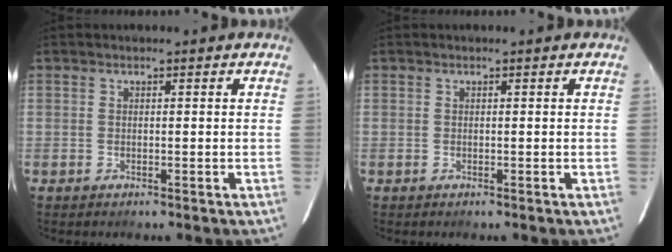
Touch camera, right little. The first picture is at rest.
{"total": 0.0}